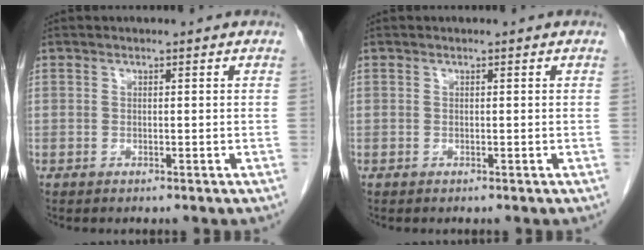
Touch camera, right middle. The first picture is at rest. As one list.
[{"total": 0.0}]